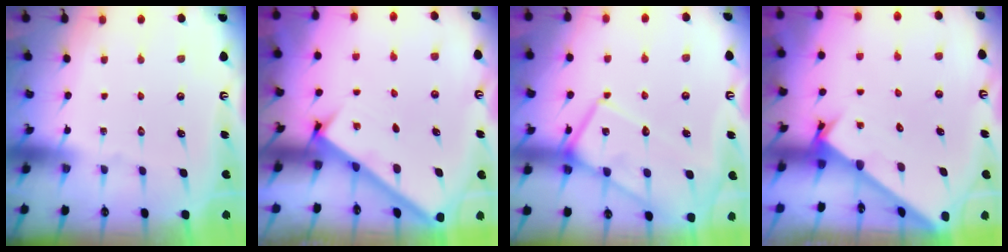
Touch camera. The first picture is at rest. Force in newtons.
{"total": 2.1, "press": 2.1, "slide": 0.2}
{"total": 13.6, "press": 13.6, "slide": 1.3}
{"total": 1.7, "press": 1.7, "slide": 0.1}